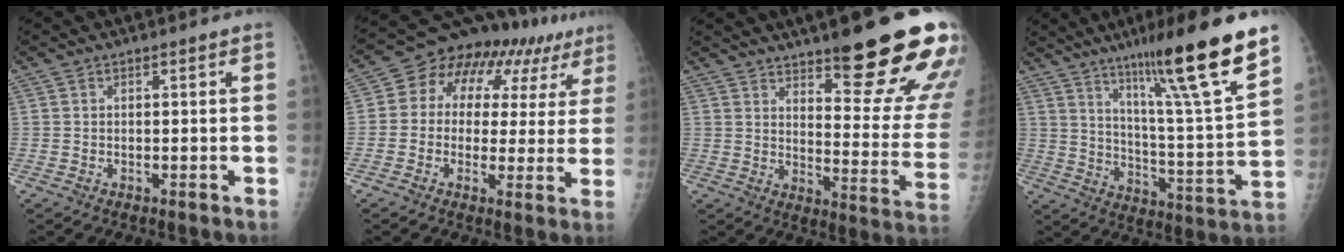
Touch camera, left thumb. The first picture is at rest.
{"total": 18.4, "force": [7.1, 12.0, 12.1], "torque": [-0.116, 0.035, 0.092]}
{"total": 23.9, "force": [15.1, 5.2, 17.8], "torque": [-0.200, -0.075, 0.210]}
{"total": 21.0, "force": [13.6, 1.3, 15.9], "torque": [-0.227, -0.065, 0.221]}